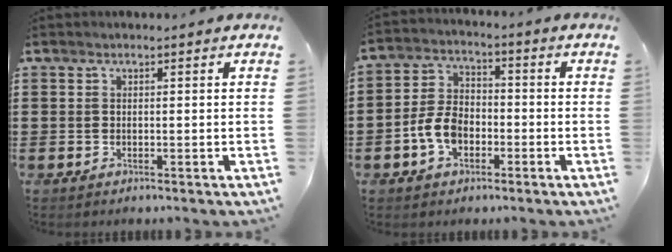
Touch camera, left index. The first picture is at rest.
{"total": 6.5, "force": [-2.5, 4.3, 4.2], "torque": [-0.109, 0.006, -0.056]}